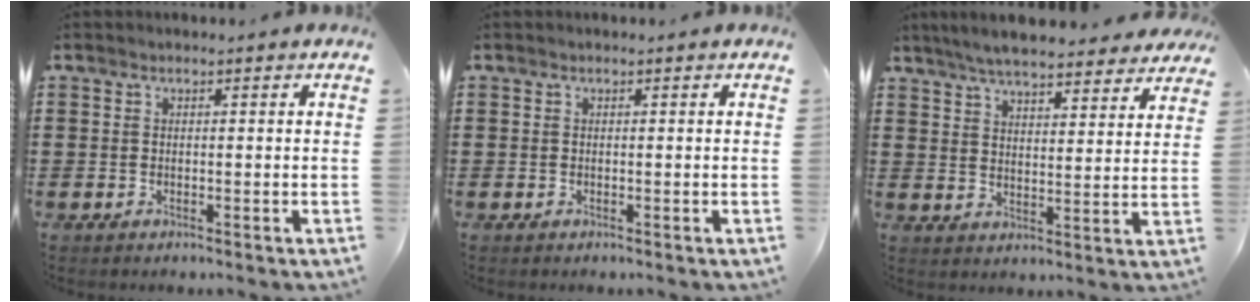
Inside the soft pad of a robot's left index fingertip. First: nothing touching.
{"total": 0.0}
{"total": 6.3, "force": [5.9, 0.5, 2.0], "torque": [-0.061, -0.023, 0.108]}